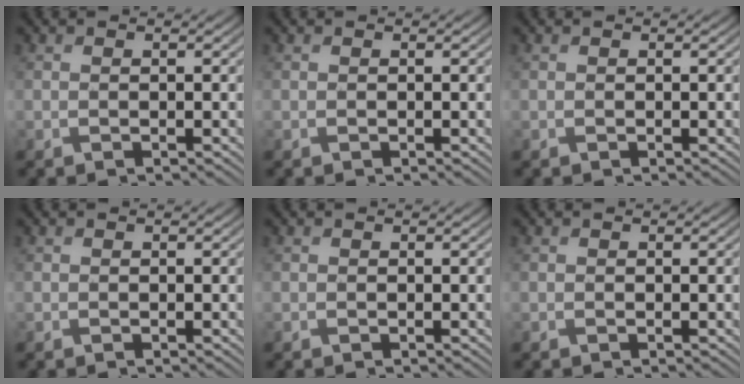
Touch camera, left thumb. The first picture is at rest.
{"total": 0.0}
{"total": 0.0}
{"total": 0.0}
{"total": 0.0}
{"total": 0.0}